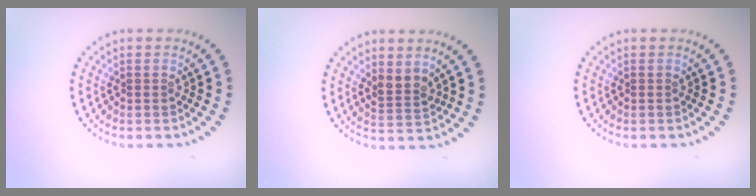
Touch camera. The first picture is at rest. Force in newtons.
{"total": 2.0, "press": 1.6, "slide": 1.2}
{"total": 0.0}